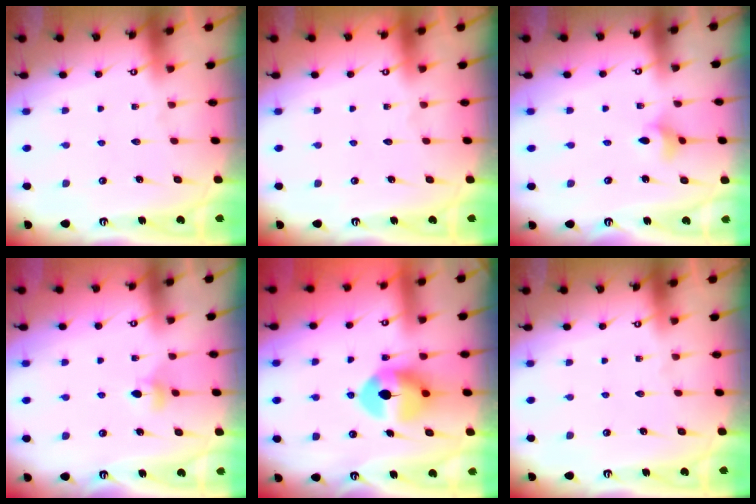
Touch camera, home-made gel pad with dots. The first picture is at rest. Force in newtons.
{"total": 0.0}
{"total": 4.0, "press": 4.0, "slide": 0.6}
{"total": 4.4, "press": 4.4, "slide": 0.6}
{"total": 9.6, "press": 9.5, "slide": 1.4}
{"total": 0.0}